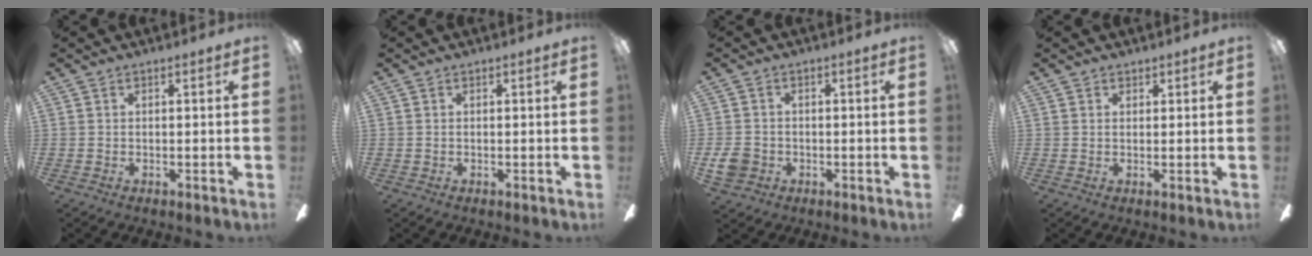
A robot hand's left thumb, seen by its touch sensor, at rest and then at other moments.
{"total": 0.0}
{"total": 4.9, "force": [-1.3, 4.3, 1.8], "torque": [-0.041, 0.007, -0.026]}
{"total": 1.2, "force": [1.0, 0.7, 0.1], "torque": [0.007, -0.002, 0.018]}